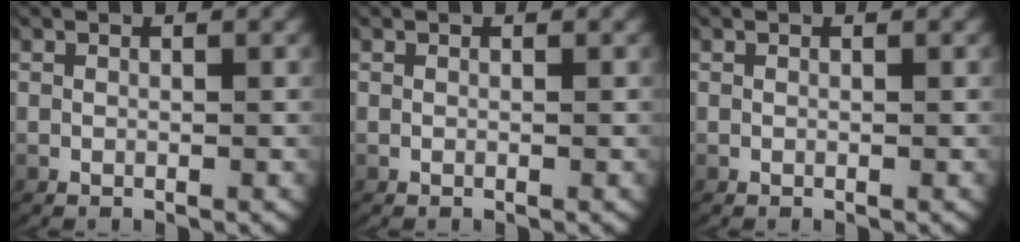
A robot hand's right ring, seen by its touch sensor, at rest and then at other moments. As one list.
[{"total": 0.0}, {"total": 0.0}]